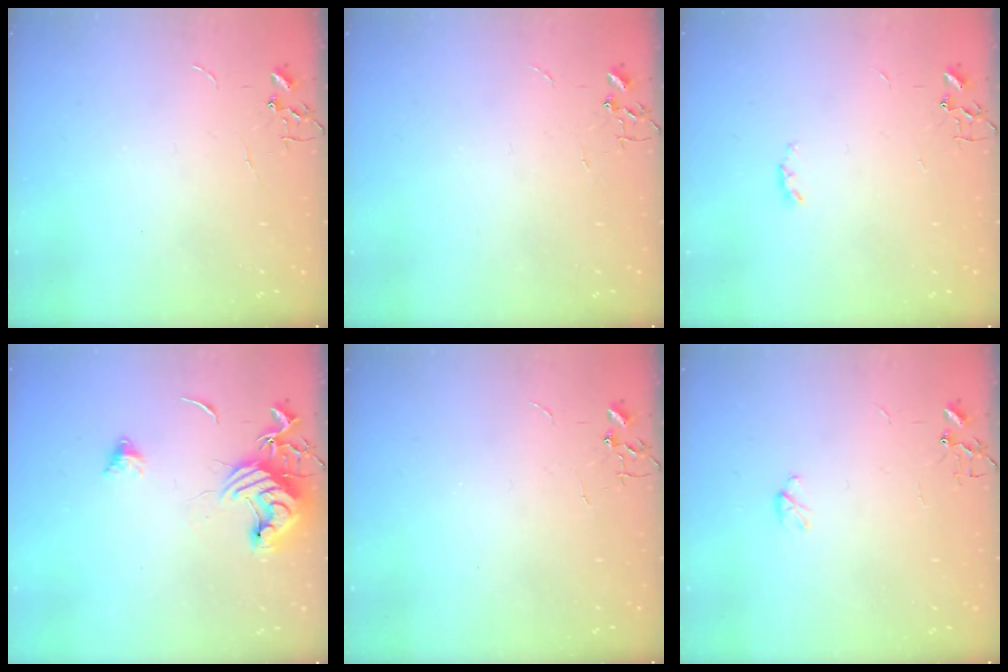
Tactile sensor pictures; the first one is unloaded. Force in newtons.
{"total": 0.0}
{"total": 2.9, "press": 2.9, "slide": 0.5}
{"total": 13.8, "press": 13.7, "slide": 1.6}
{"total": 0.0}
{"total": 3.4, "press": 3.3, "slide": 0.4}